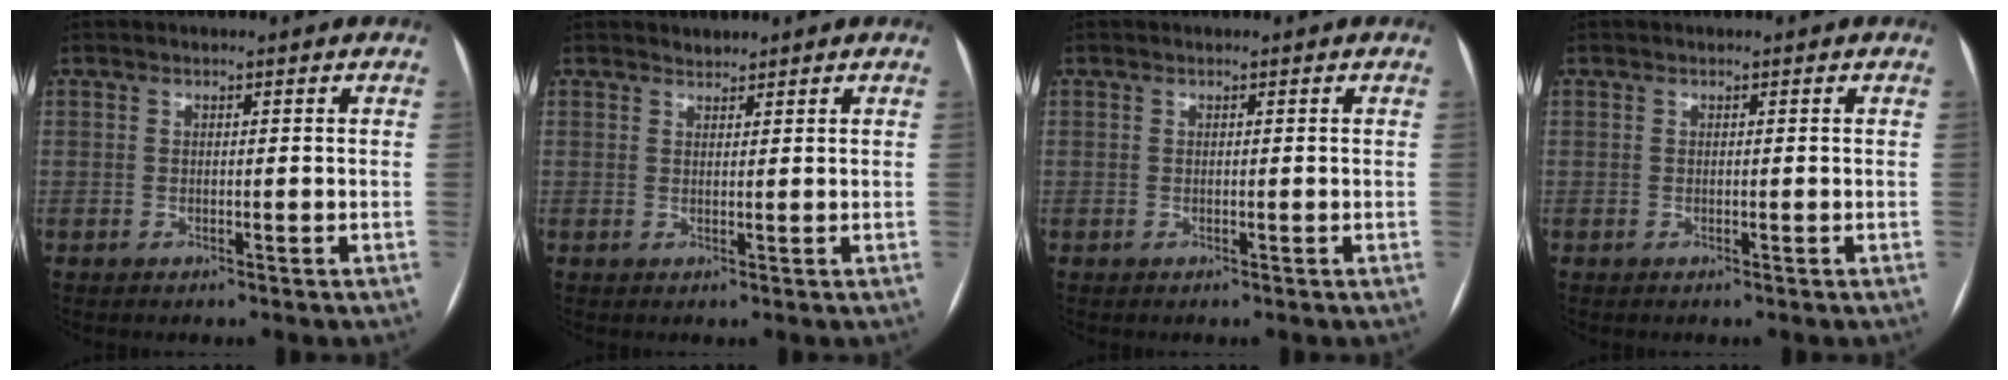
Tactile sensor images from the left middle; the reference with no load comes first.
{"total": 1.0, "force": [1.0, 0.2, -0.1], "torque": [-0.005, 0.003, 0.018]}
{"total": 0.0}
{"total": 0.0}